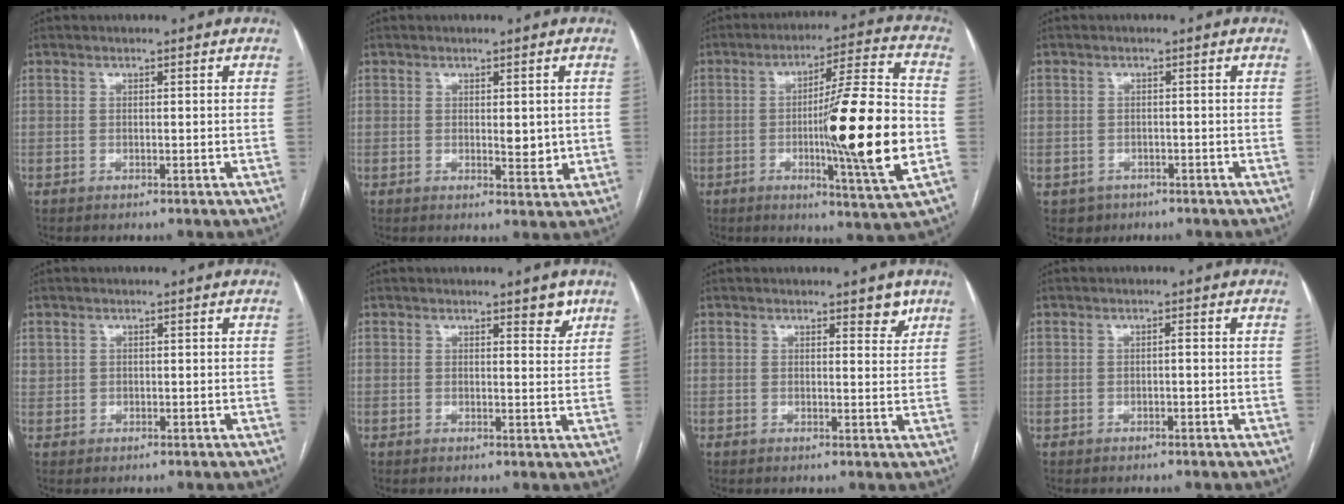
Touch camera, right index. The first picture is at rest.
{"total": 3.3, "force": [0.3, 1.4, 3.0], "torque": [-0.044, -0.007, 0.009]}
{"total": 18.8, "force": [-3.0, 0.0, 18.5], "torque": [-0.285, -0.012, -0.049]}
{"total": 3.2, "force": [-1.4, 2.8, 0.1], "torque": [0.001, 0.009, -0.016]}
{"total": 1.2, "force": [0.5, 1.0, 0.1], "torque": [0.009, 0.007, 0.008]}
{"total": 2.8, "force": [2.0, 0.8, 1.8], "torque": [-0.020, -0.011, 0.025]}
{"total": 2.7, "force": [2.0, 1.0, 1.6], "torque": [-0.015, -0.010, 0.023]}
{"total": 0.5, "force": [-0.1, 0.1, 0.5], "torque": [-0.009, 0.002, -0.001]}